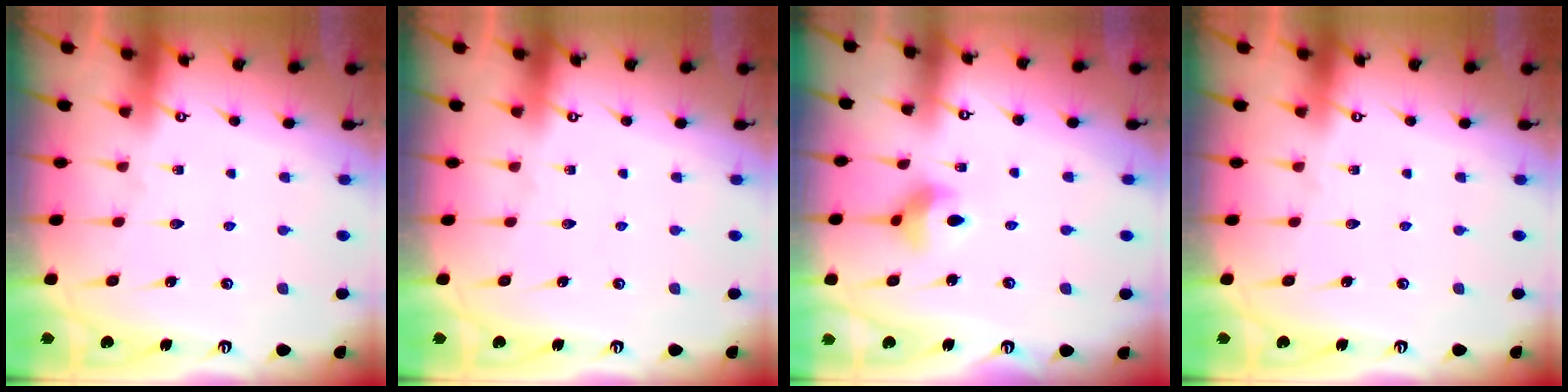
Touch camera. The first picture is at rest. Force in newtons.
{"total": 0.0}
{"total": 5.7, "press": 5.6, "slide": 0.7}
{"total": 0.0}